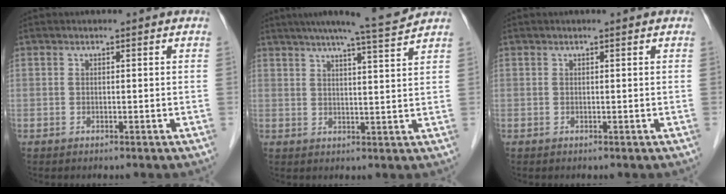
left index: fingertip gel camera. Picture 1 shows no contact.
{"total": 8.4, "force": [7.6, -1.4, 3.3], "torque": [-0.055, -0.002, 0.107]}
{"total": 0.0}